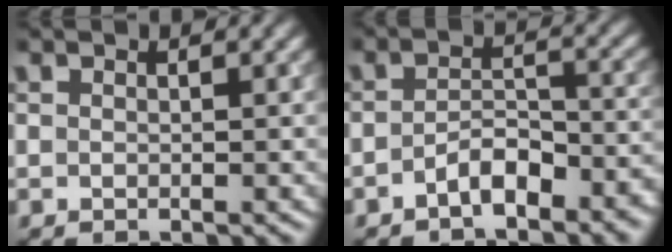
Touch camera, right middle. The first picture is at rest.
{"total": 4.0, "force": [-2.3, 1.8, 2.7], "torque": [-0.045, 0.008, -0.040]}